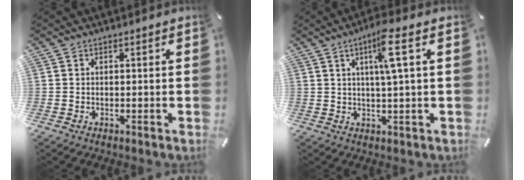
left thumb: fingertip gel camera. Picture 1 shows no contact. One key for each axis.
{"total": 7.9, "fx": 2.8, "fy": 0.4, "fz": 7.4, "tx": -0.132, "ty": -0.007, "tz": 0.040}